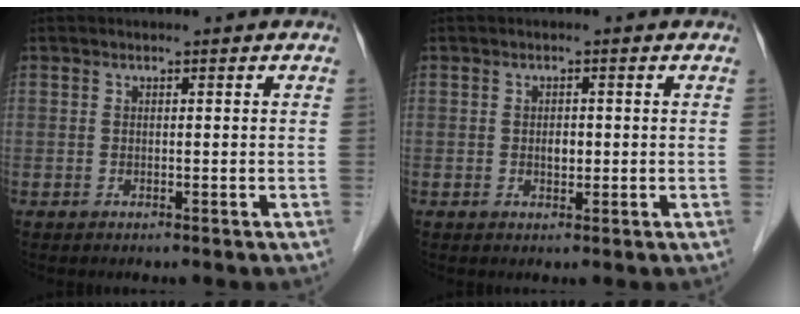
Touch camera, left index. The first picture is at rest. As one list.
[{"total": 1.5, "force": [-0.3, 0.9, 1.1], "torque": [-0.017, -0.003, -0.004]}]